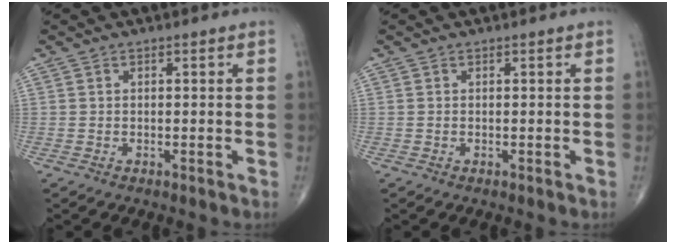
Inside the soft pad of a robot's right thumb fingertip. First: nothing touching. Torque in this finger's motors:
{"motor_torque": [0.38, 0.15, 0.00, 0.09, -0.03]}